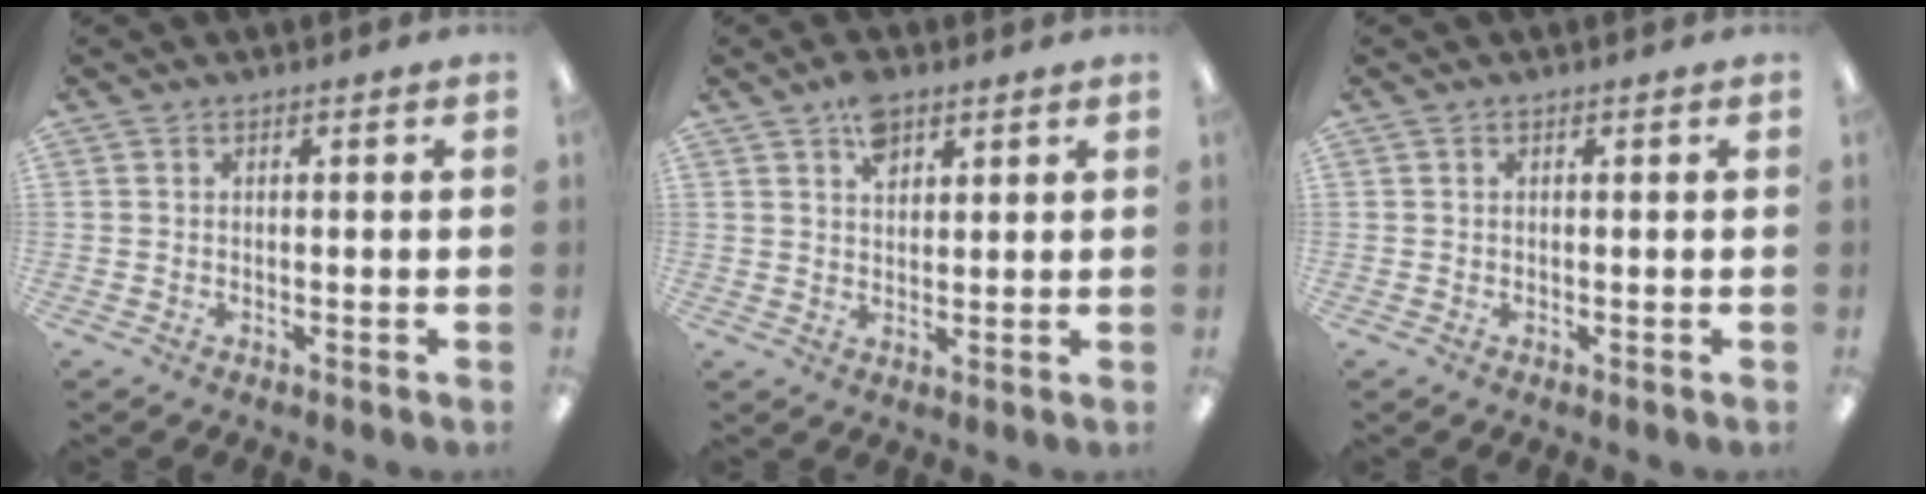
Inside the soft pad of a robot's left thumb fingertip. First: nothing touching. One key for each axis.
{"total": 5.3, "fx": 3.2, "fy": 3.1, "fz": 2.9, "tx": -0.042, "ty": -0.007, "tz": 0.055}
{"total": 0.0}